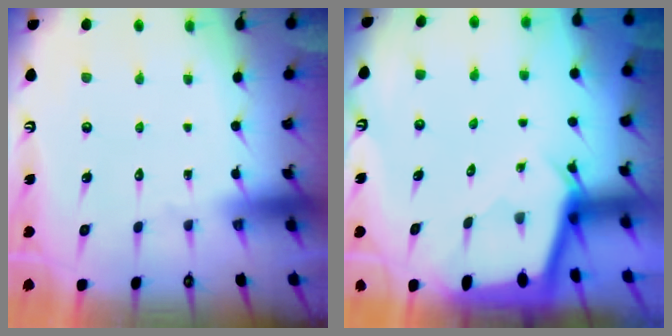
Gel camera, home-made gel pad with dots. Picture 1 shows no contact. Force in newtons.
{"total": 2.3, "press": 2.3, "slide": 0.2}